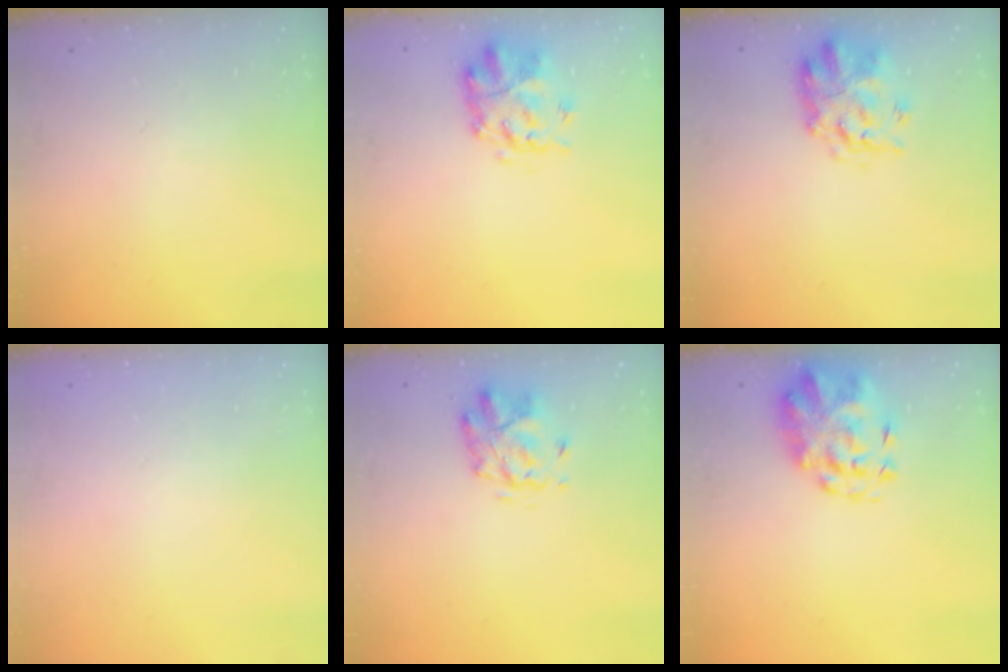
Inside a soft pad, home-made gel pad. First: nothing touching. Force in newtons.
{"total": 3.9, "press": 3.4, "slide": 1.8}
{"total": 3.6, "press": 3.3, "slide": 1.5}
{"total": 1.9, "press": 1.9, "slide": 0.2}
{"total": 2.9, "press": 2.5, "slide": 1.5}
{"total": 5.1, "press": 5.0, "slide": 0.9}